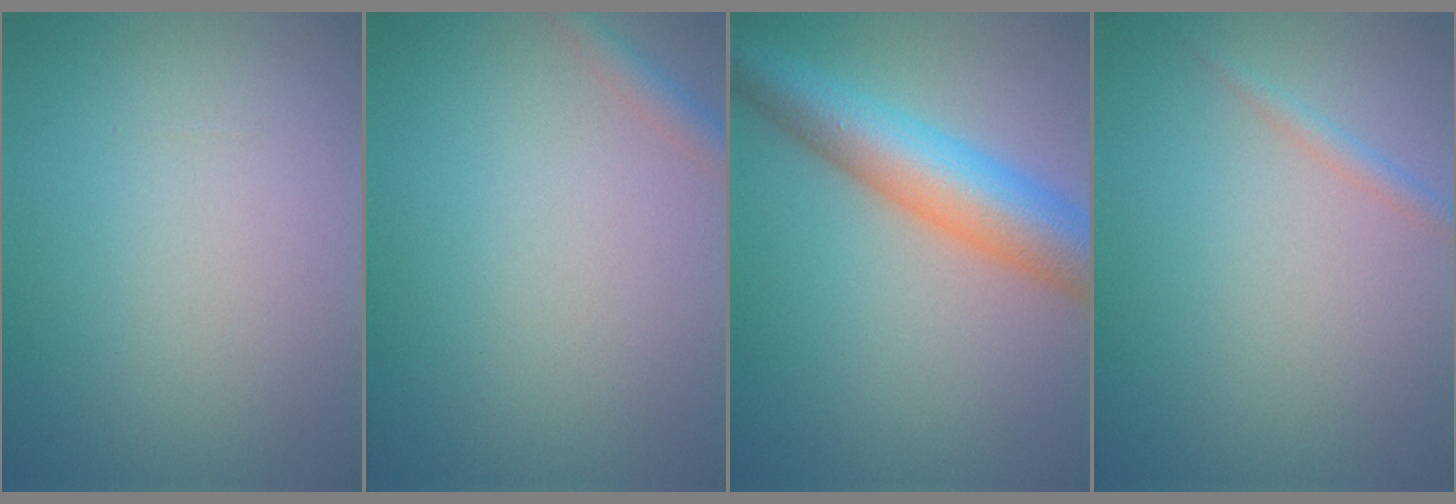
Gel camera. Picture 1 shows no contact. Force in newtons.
{"total": 1.6, "press": 1.6, "slide": 0.1}
{"total": 8.6, "press": 8.6, "slide": 0.4}
{"total": 1.2, "press": 1.2, "slide": 0.0}